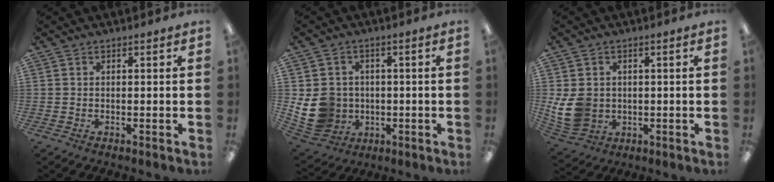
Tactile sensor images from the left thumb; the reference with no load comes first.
{"total": 10.8, "force": [-1.4, 9.6, 4.8], "torque": [-0.115, 0.012, -0.016]}
{"total": 8.7, "force": [0.2, 7.5, 4.5], "torque": [-0.103, 0.010, 0.008]}